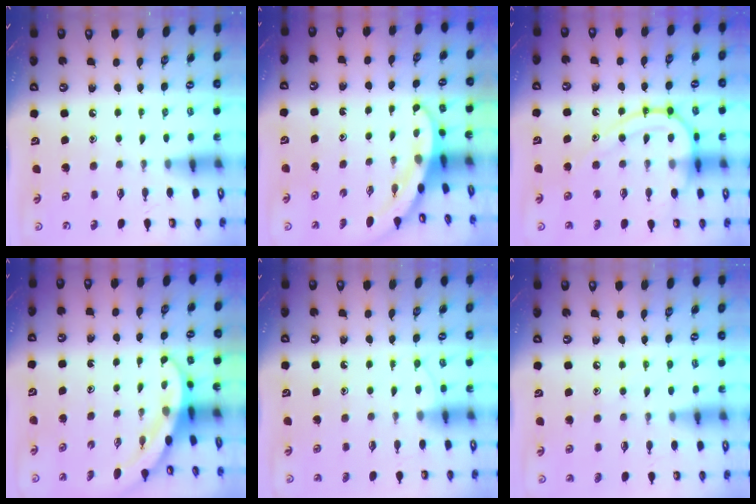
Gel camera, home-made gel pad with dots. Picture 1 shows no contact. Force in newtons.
{"total": 3.6, "press": 3.6, "slide": 0.1}
{"total": 14.3, "press": 14.3, "slide": 1.4}
{"total": 3.9, "press": 3.9, "slide": 0.2}
{"total": 5.3, "press": 5.3, "slide": 0.5}
{"total": 5.4, "press": 5.4, "slide": 0.5}